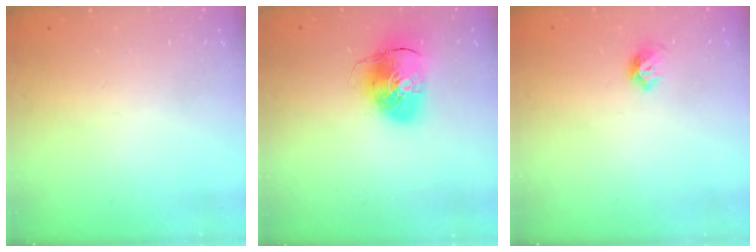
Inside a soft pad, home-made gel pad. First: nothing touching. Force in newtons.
{"total": 10.8, "press": 10.6, "slide": 1.8}
{"total": 5.5, "press": 5.4, "slide": 0.8}